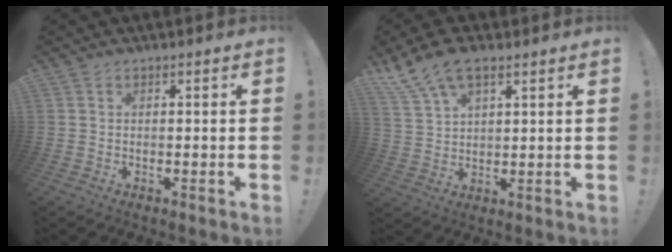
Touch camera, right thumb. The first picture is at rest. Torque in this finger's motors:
{"motor_torque": [0.08, 0.23, 0.49, 0.43, 0.11]}